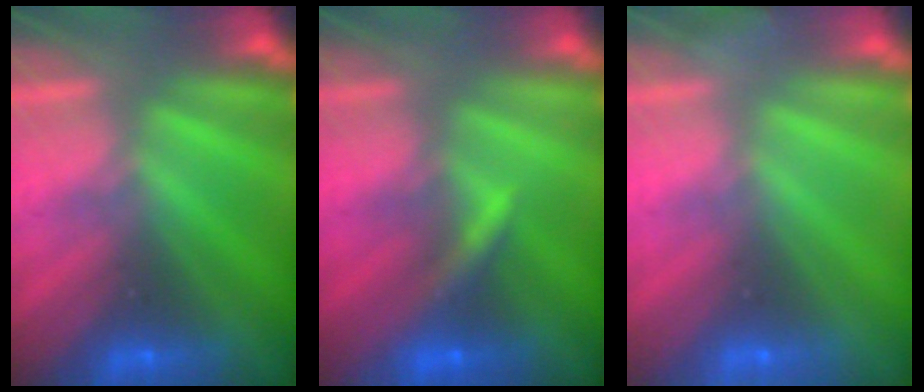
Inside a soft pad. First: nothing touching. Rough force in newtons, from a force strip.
{"total": 3.5}
{"total": 2.3}